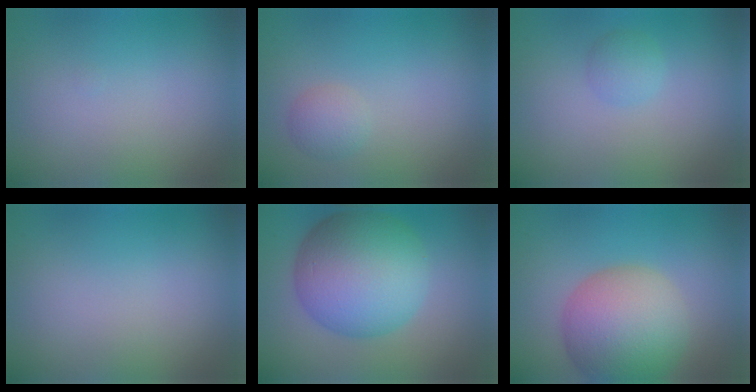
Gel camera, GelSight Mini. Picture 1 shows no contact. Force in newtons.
{"total": 1.6, "press": 1.6, "slide": 0.1}
{"total": 1.5, "press": 1.5, "slide": 0.1}
{"total": 0.0}
{"total": 11.7, "press": 11.7, "slide": 0.1}
{"total": 9.1, "press": 9.1, "slide": 0.7}